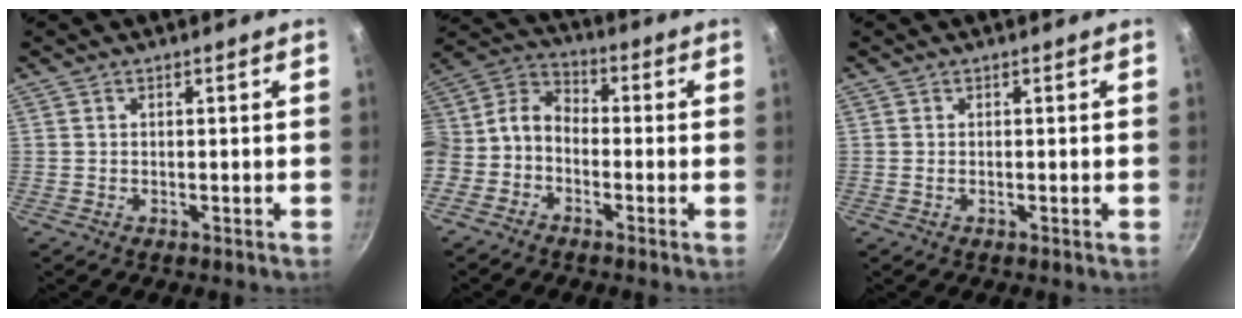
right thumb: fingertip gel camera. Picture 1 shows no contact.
{"total": 11.3, "force": [-2.2, 9.0, 6.5], "torque": [-0.136, 0.060, -0.067]}
{"total": 0.0}